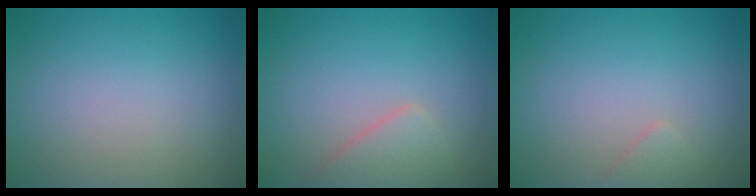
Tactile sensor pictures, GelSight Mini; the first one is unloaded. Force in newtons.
{"total": 2.6, "press": 2.6, "slide": 0.0}
{"total": 0.9, "press": 0.9, "slide": 0.1}